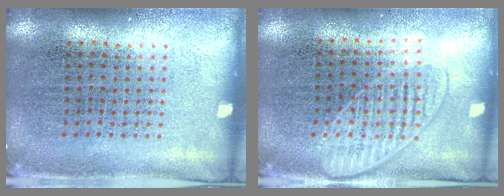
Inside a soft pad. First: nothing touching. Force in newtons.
{"total": 1.4, "press": 1.3, "slide": 0.7}